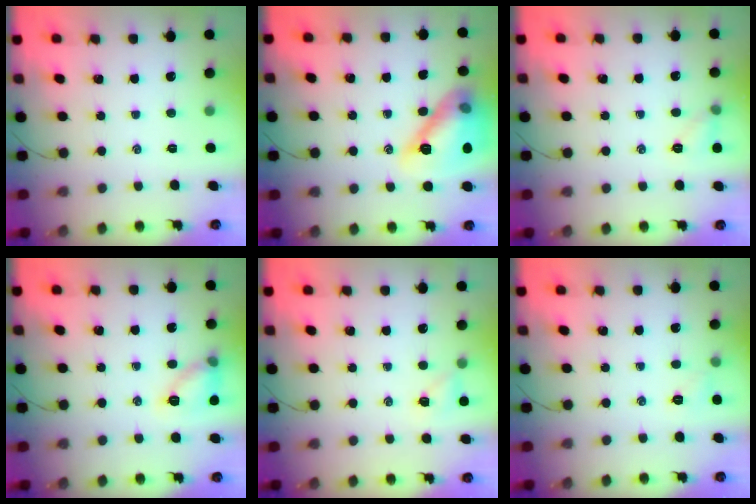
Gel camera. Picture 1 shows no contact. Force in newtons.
{"total": 16.9, "press": 16.9, "slide": 0.5}
{"total": 5.8, "press": 5.6, "slide": 1.7}
{"total": 10.5, "press": 10.5, "slide": 0.6}
{"total": 5.0, "press": 4.8, "slide": 1.2}
{"total": 4.6, "press": 4.5, "slide": 1.3}